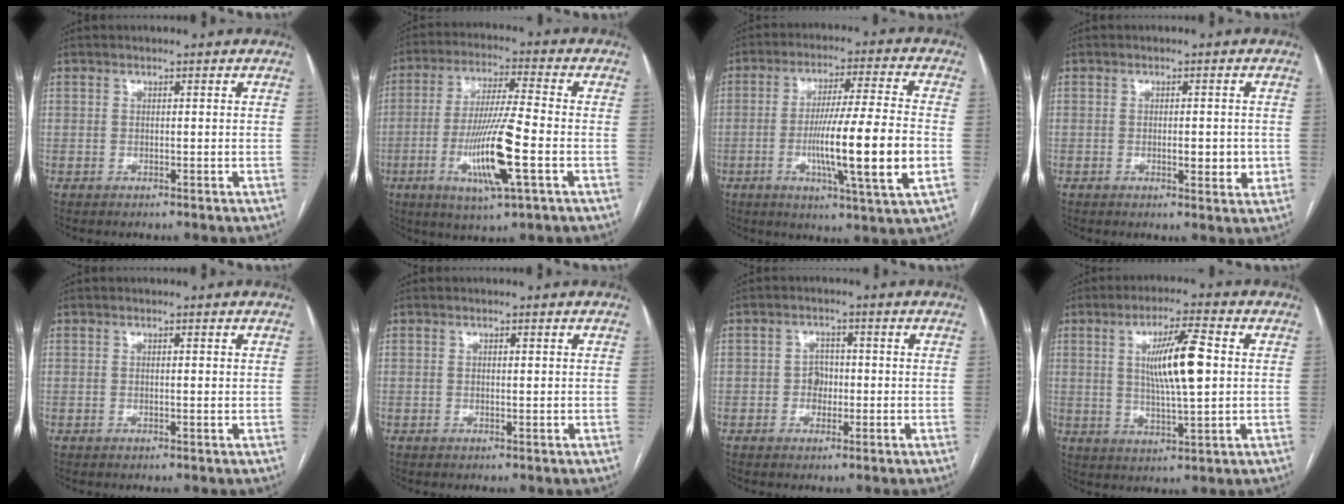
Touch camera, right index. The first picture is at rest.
{"total": 13.1, "force": [-3.8, 0.5, 12.6], "torque": [-0.244, -0.016, -0.070]}
{"total": 15.6, "force": [-3.2, -0.3, 15.3], "torque": [-0.263, -0.012, -0.058]}
{"total": 3.9, "force": [-0.5, 1.4, 3.6], "torque": [-0.050, -0.003, -0.004]}
{"total": 0.8, "force": [0.3, 0.2, 0.7], "torque": [-0.013, 0.001, 0.004]}
{"total": 0.7, "force": [0.3, 0.2, 0.6], "torque": [-0.010, -0.001, 0.004]}
{"total": 2.7, "force": [-0.4, 2.3, 1.5], "torque": [-0.014, 0.008, -0.007]}
{"total": 10.1, "force": [1.8, 1.2, 9.9], "torque": [-0.175, 0.001, 0.033]}